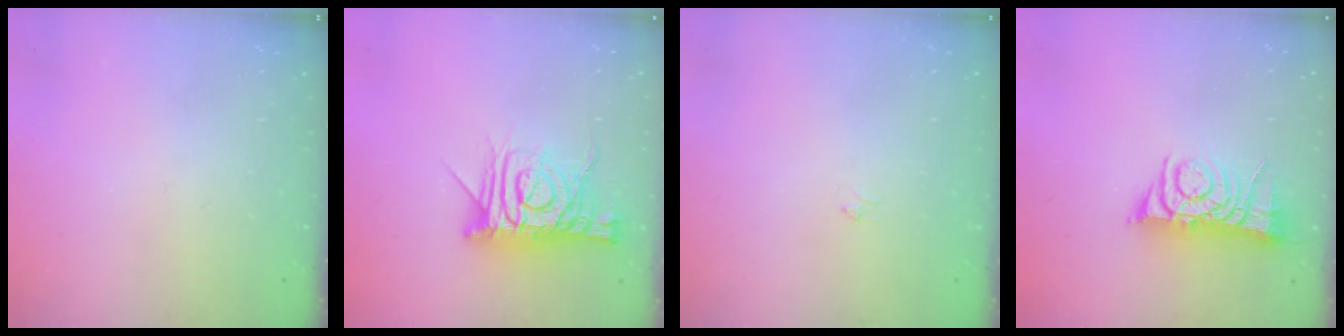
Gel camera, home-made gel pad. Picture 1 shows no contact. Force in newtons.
{"total": 14.3, "press": 14.3, "slide": 1.0}
{"total": 2.2, "press": 2.2, "slide": 0.3}
{"total": 6.9, "press": 6.9, "slide": 0.9}